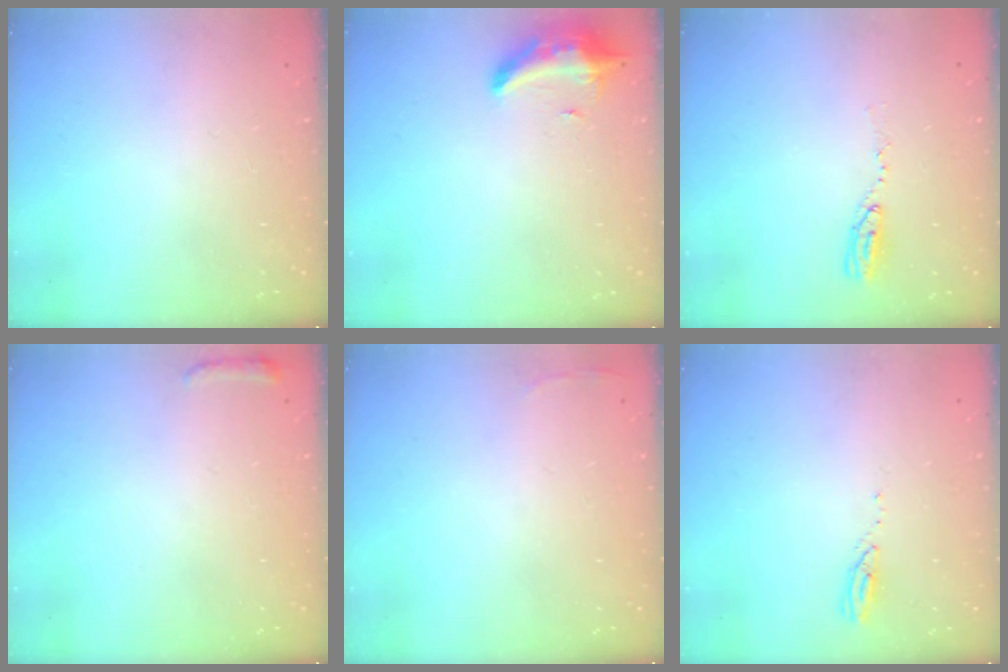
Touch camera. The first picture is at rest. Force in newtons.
{"total": 12.2, "press": 9.7, "slide": 7.4}
{"total": 4.8, "press": 4.7, "slide": 0.4}
{"total": 4.7, "press": 4.6, "slide": 0.9}
{"total": 2.8, "press": 2.6, "slide": 0.9}
{"total": 3.1, "press": 3.1, "slide": 0.3}